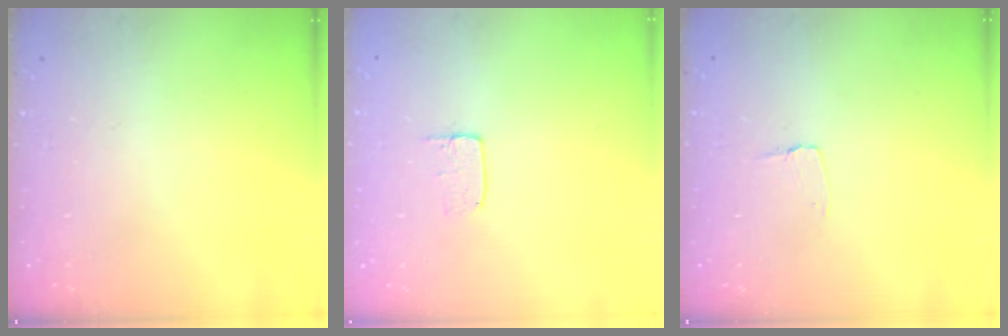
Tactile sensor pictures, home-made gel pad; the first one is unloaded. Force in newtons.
{"total": 3.4, "press": 3.4, "slide": 0.3}
{"total": 2.9, "press": 2.9, "slide": 0.3}